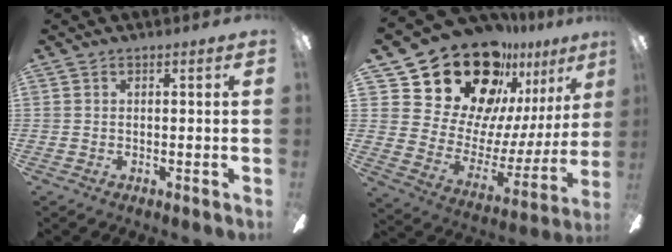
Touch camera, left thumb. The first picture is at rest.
{"total": 25.9, "force": [19.7, 13.1, 10.7], "torque": [-0.181, -0.146, 0.371]}